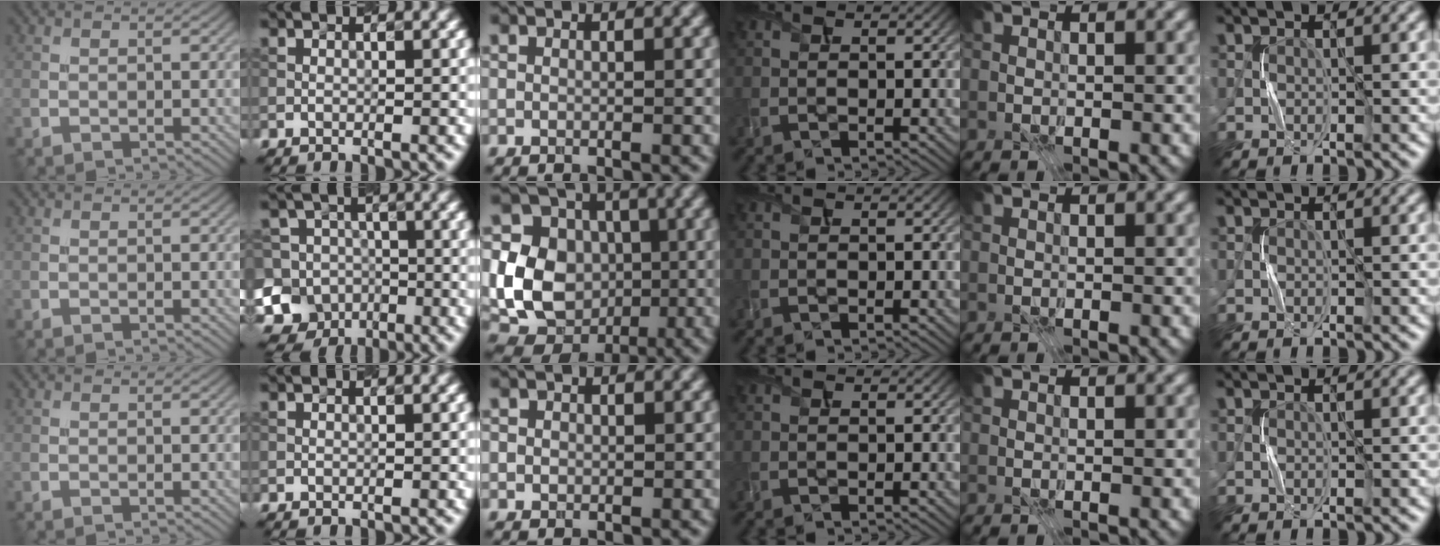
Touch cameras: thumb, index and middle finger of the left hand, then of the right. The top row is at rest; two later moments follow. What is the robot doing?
{"motion": "press", "object": "stapler"}